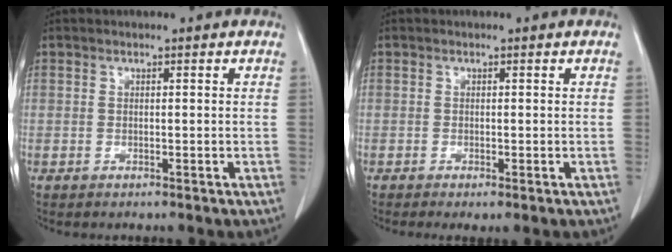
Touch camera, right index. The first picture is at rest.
{"total": 2.0, "force": [-1.0, 0.5, 1.6], "torque": [-0.025, -0.006, -0.012]}